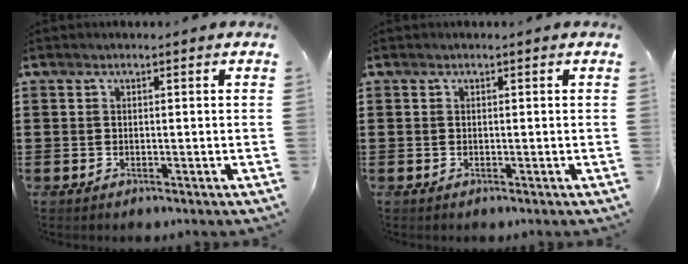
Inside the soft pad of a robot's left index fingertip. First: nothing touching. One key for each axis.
{"total": 0.0}